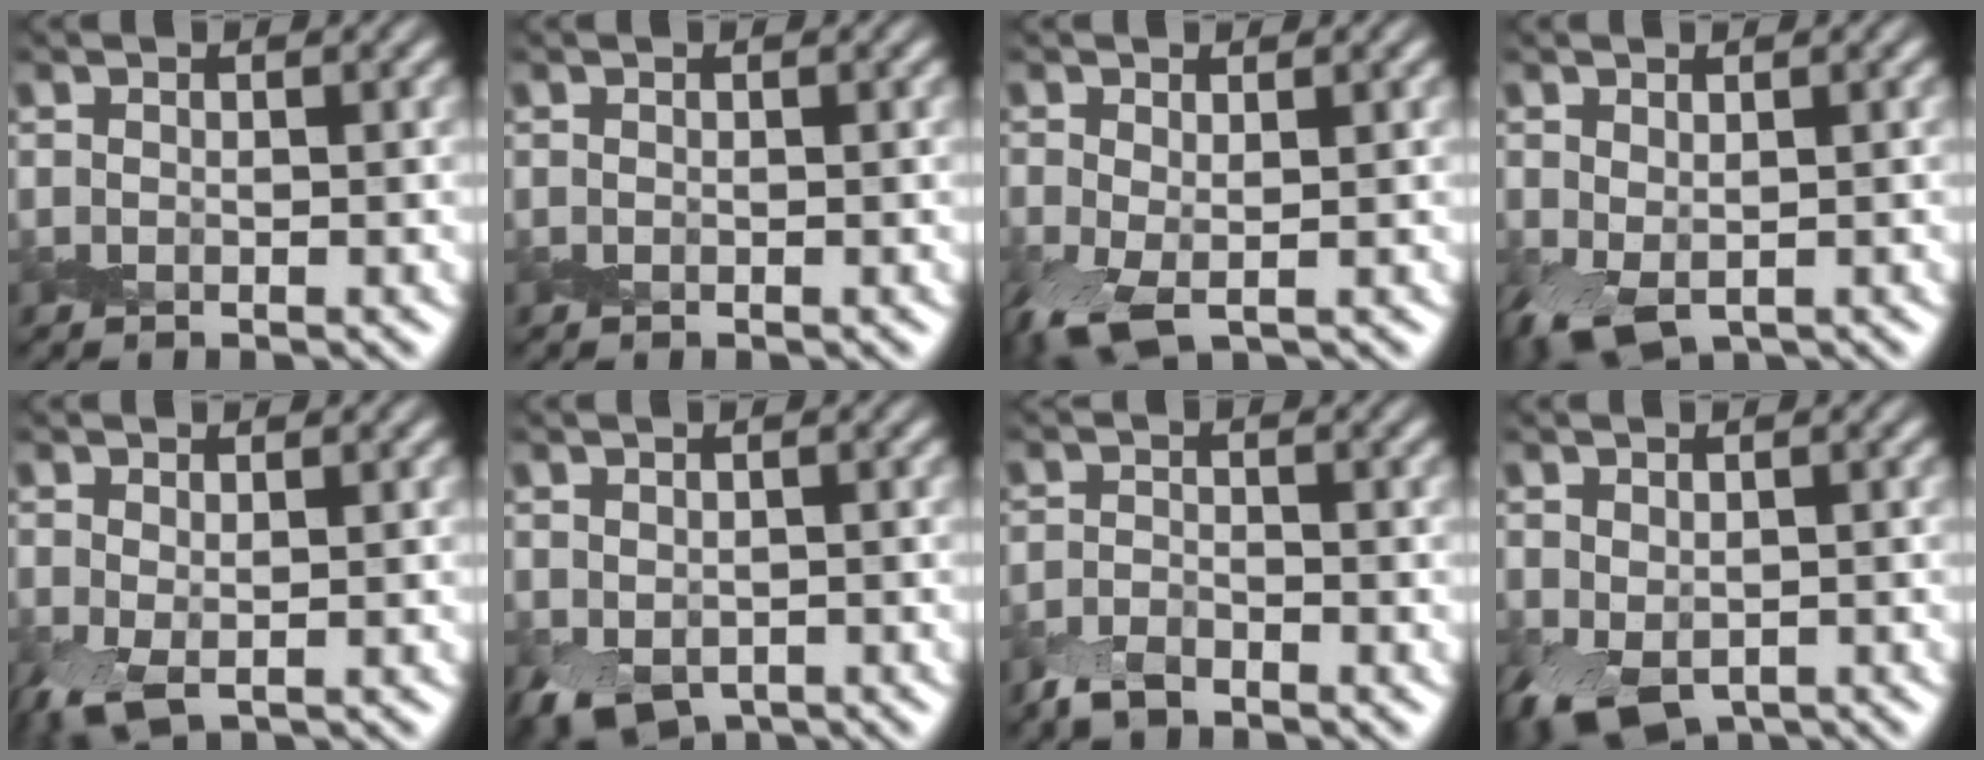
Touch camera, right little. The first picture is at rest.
{"total": 0.0}
{"total": 4.2, "force": [-1.3, 2.2, 3.4], "torque": [-0.088, -0.011, -0.027]}
{"total": 2.8, "force": [-0.7, 1.7, 2.1], "torque": [-0.048, -0.009, -0.010]}
{"total": 2.7, "force": [-0.7, 1.4, 2.1], "torque": [-0.055, -0.010, -0.013]}
{"total": 3.6, "force": [-1.8, 2.4, 2.1], "torque": [-0.035, -0.015, -0.028]}
{"total": 2.7, "force": [-2.2, 1.1, 1.2], "torque": [-0.025, -0.002, -0.052]}
{"total": 4.4, "force": [-2.0, 2.8, 2.8], "torque": [-0.050, -0.018, -0.031]}